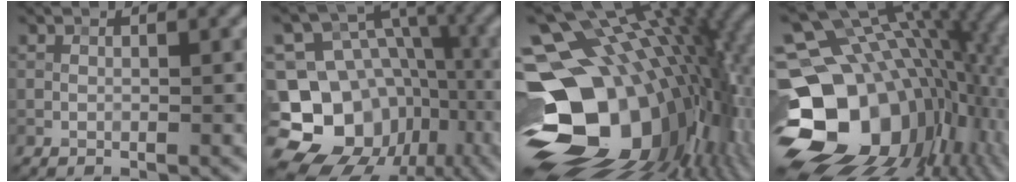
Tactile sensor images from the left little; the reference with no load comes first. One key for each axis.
{"total": 14.9, "fx": -6.0, "fy": 12.4, "fz": 5.5, "tx": -0.119, "ty": 0.007, "tz": -0.103}
{"total": 20.4, "fx": -1.1, "fy": 13.7, "fz": 15.1, "tx": -0.256, "ty": -0.009, "tz": -0.011}
{"total": 19.6, "fx": -1.9, "fy": 14.3, "fz": 13.3, "tx": -0.242, "ty": -0.022, "tz": -0.006}